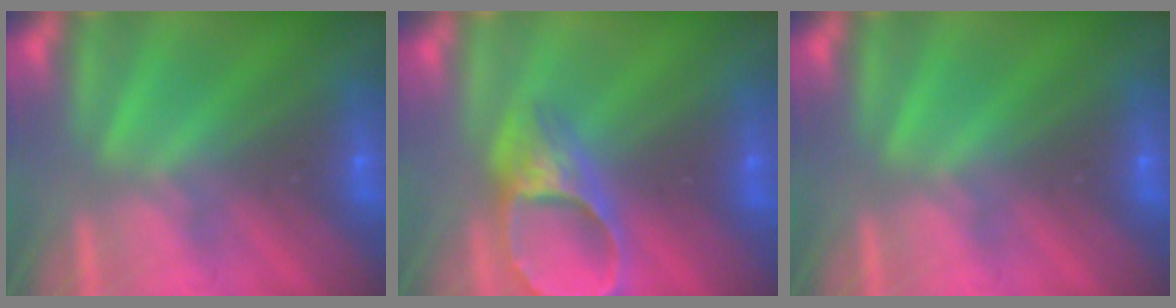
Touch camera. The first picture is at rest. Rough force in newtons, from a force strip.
{"total": 4.6}
{"total": 0.0}